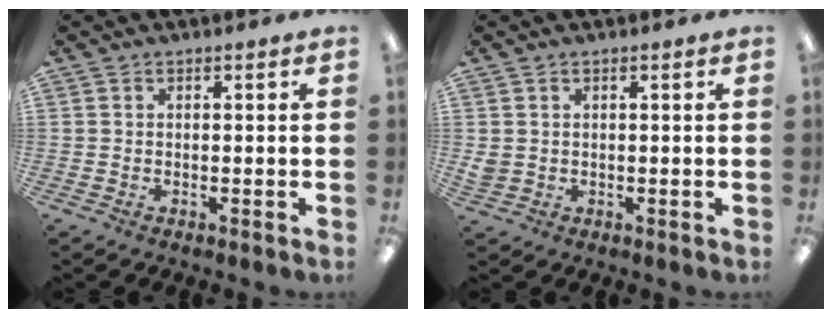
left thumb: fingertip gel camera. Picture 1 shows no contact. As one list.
[{"total": 2.0, "force": [0.6, 1.7, 0.7], "torque": [-0.015, 0.003, 0.011]}]